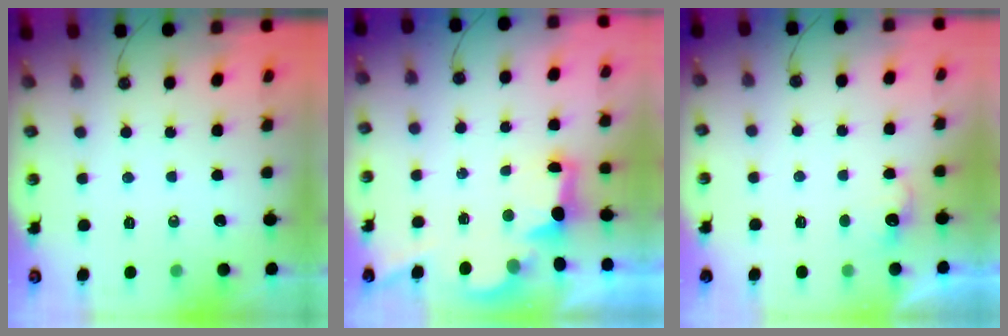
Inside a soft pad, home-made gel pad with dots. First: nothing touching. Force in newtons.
{"total": 2.7, "press": 2.6, "slide": 0.9}
{"total": 3.9, "press": 3.9, "slide": 0.8}